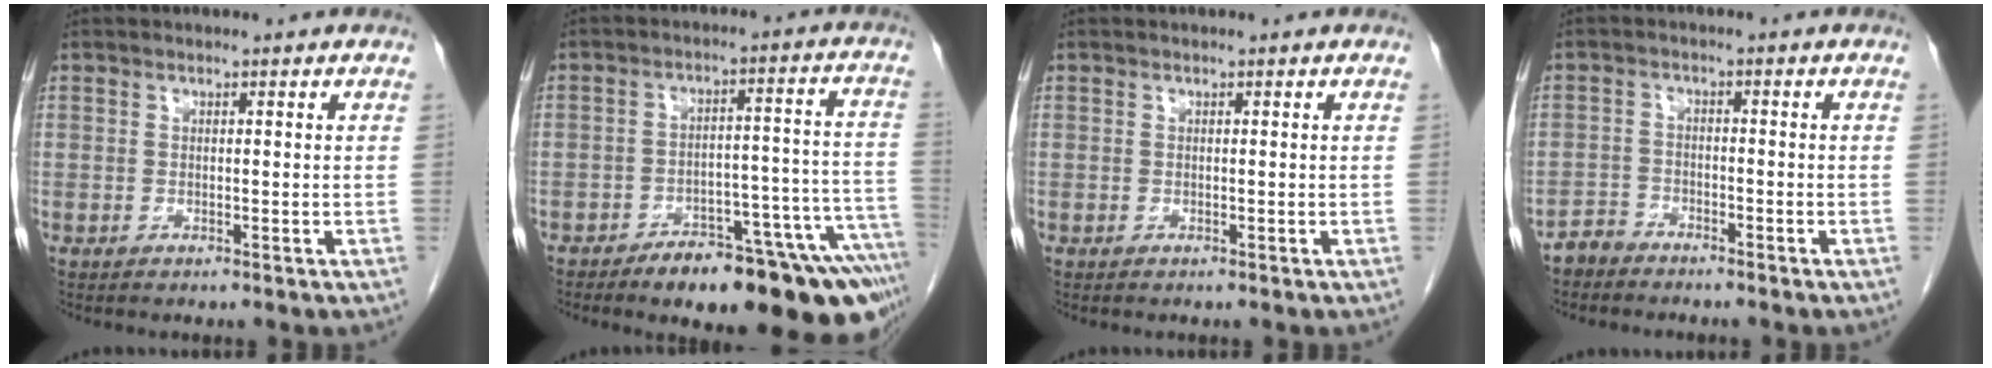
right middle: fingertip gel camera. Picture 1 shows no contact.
{"total": 18.7, "force": [-13.9, 3.8, 11.8], "torque": [-0.064, 0.034, -0.186]}
{"total": 0.0}
{"total": 2.7, "force": [-2.5, 1.0, -0.2], "torque": [0.001, 0.001, -0.049]}